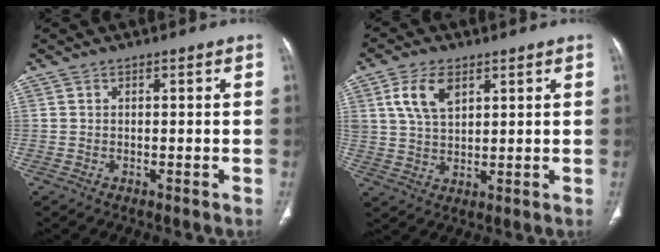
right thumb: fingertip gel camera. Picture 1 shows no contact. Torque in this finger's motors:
{"motor_torque": [0.18, 0.16, 0.81, 0.45, 0.08]}